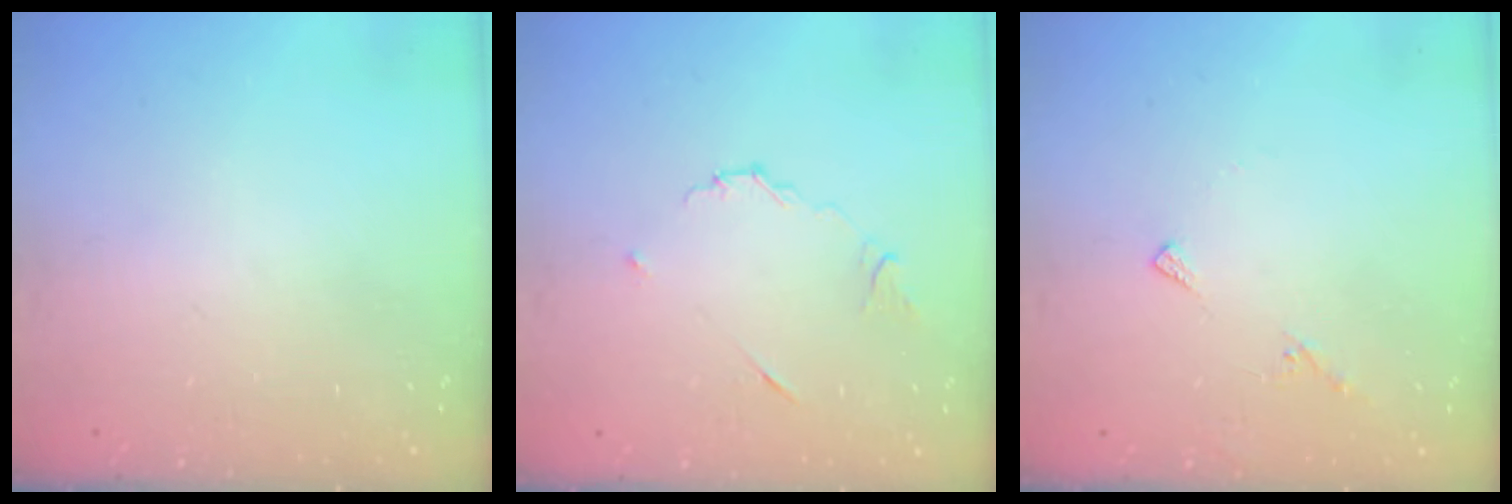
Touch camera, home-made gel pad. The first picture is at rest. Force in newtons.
{"total": 6.5, "press": 6.4, "slide": 0.6}
{"total": 4.7, "press": 4.7, "slide": 0.6}